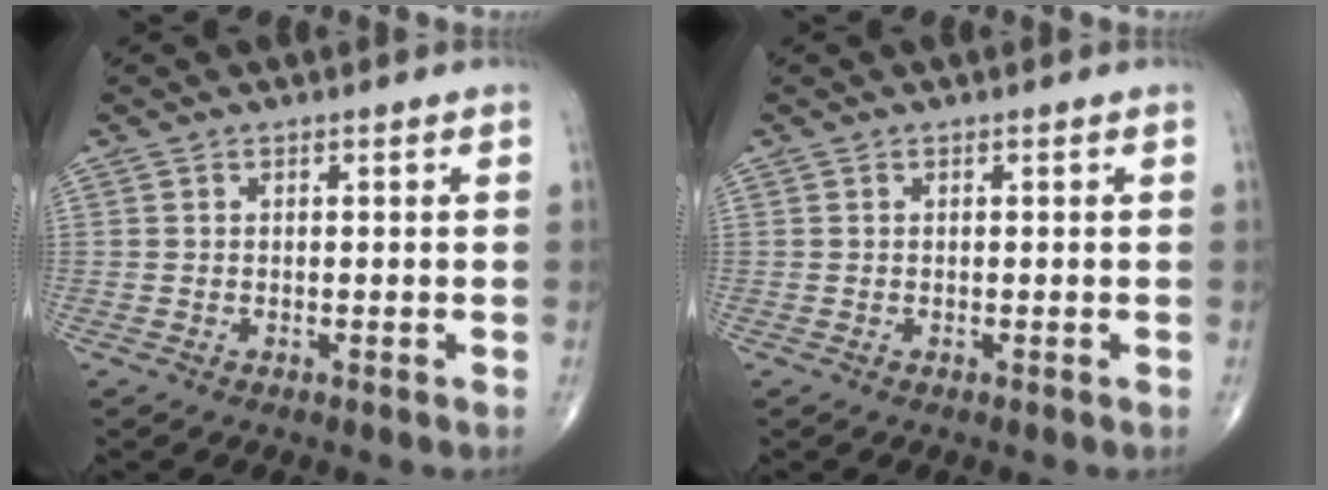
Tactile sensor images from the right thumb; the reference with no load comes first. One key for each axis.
{"total": 0.0}